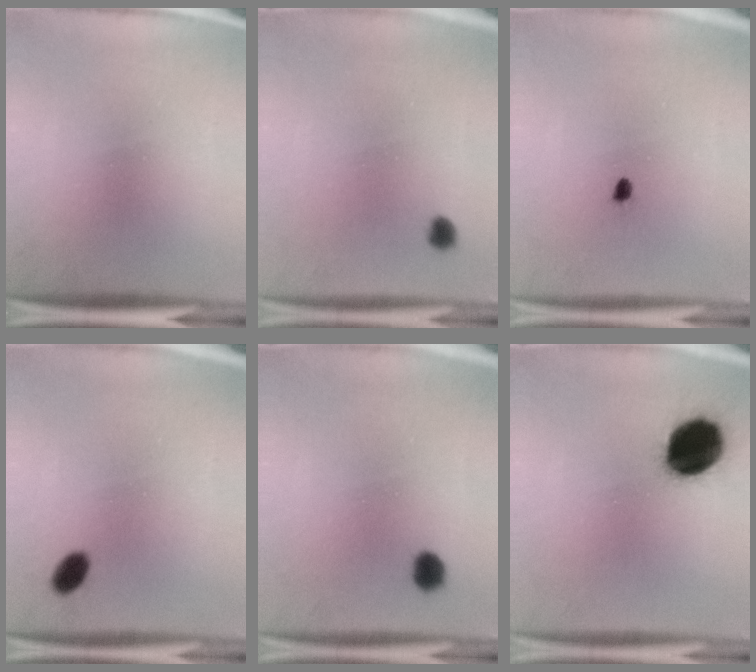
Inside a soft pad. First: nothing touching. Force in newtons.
{"total": 1.8}
{"total": 1.0}
{"total": 3.3}
{"total": 2.7}
{"total": 17.4}